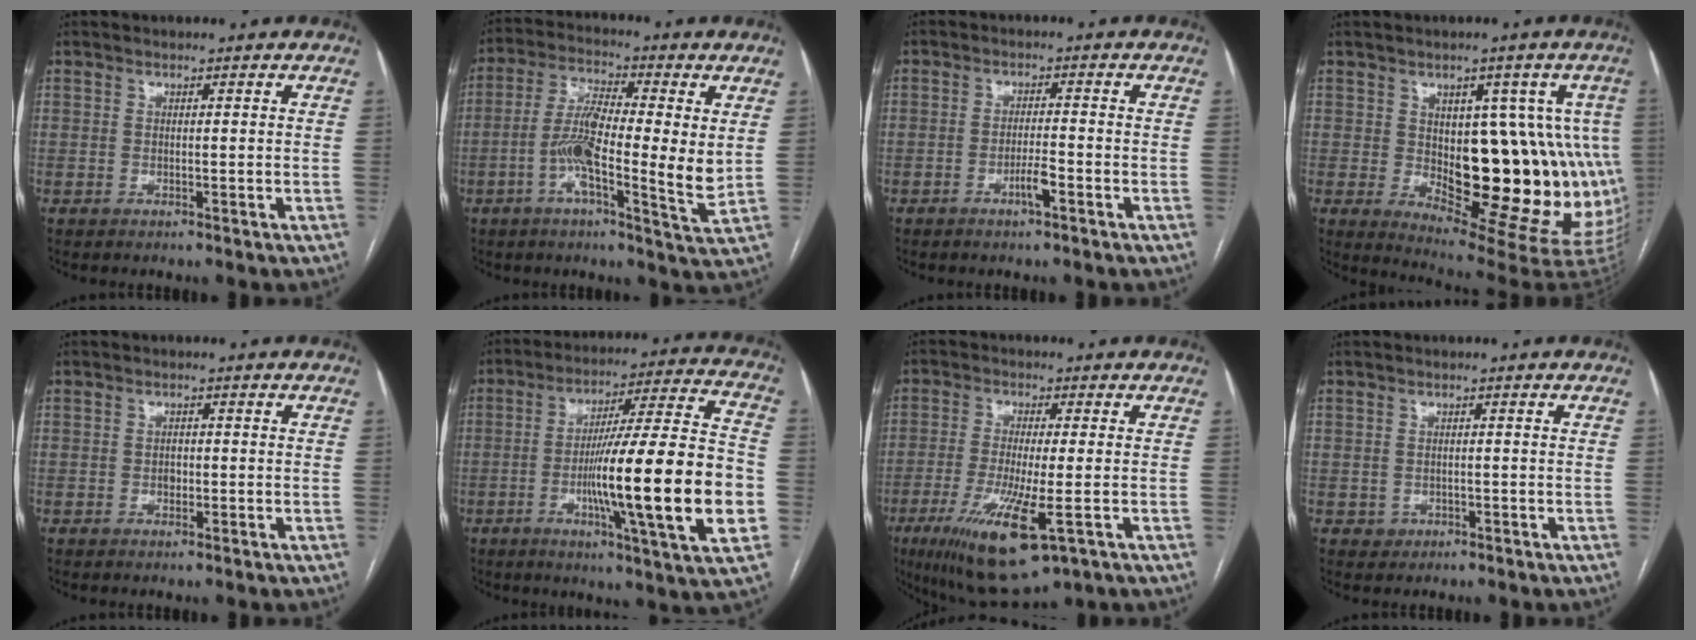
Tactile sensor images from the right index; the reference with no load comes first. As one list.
[{"total": 12.7, "force": [-0.7, 2.0, 12.6], "torque": [-0.226, 0.000, -0.024]}, {"total": 3.0, "force": [-1.6, 0.3, 2.5], "torque": [-0.047, -0.001, -0.029]}, {"total": 18.8, "force": [-0.1, 8.3, 16.9], "torque": [-0.162, 0.018, 0.025]}, {"total": 1.2, "force": [-0.3, 0.9, 0.8], "torque": [-0.012, 0.003, -0.003]}, {"total": 22.6, "force": [-4.8, 0.4, 22.1], "torque": [-0.316, -0.001, -0.075]}, {"total": 12.8, "force": [-5.1, 2.1, 11.6], "torque": [-0.220, -0.039, -0.081]}, {"total": 1.6, "force": [-0.5, 1.5, 0.1], "torque": [0.003, 0.007, -0.004]}]